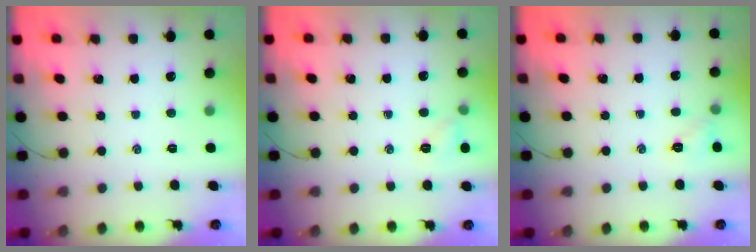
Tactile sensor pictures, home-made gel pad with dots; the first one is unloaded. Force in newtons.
{"total": 5.4, "press": 5.1, "slide": 1.5}
{"total": 4.6, "press": 4.4, "slide": 1.4}